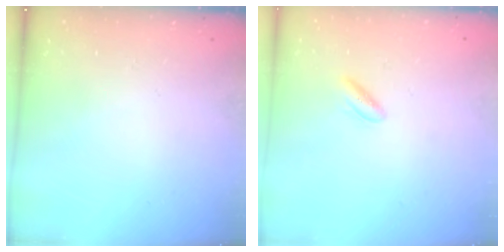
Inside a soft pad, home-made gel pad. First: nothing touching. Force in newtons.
{"total": 2.8, "press": 2.8, "slide": 0.5}